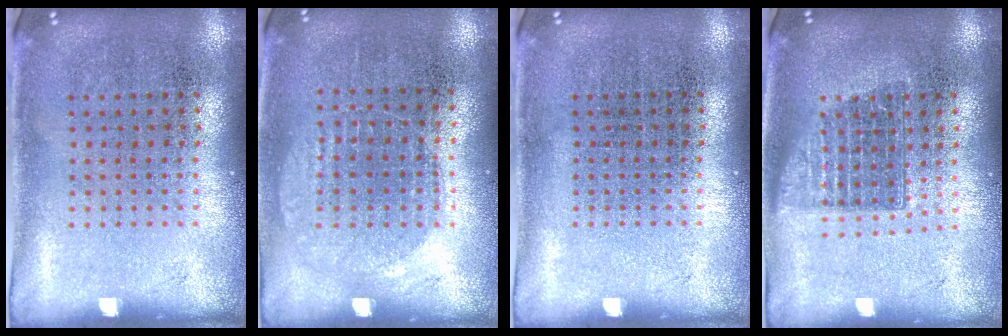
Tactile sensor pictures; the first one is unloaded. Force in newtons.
{"total": 1.0, "press": 0.9, "slide": 0.4}
{"total": 0.0}
{"total": 1.4, "press": 1.1, "slide": 0.8}